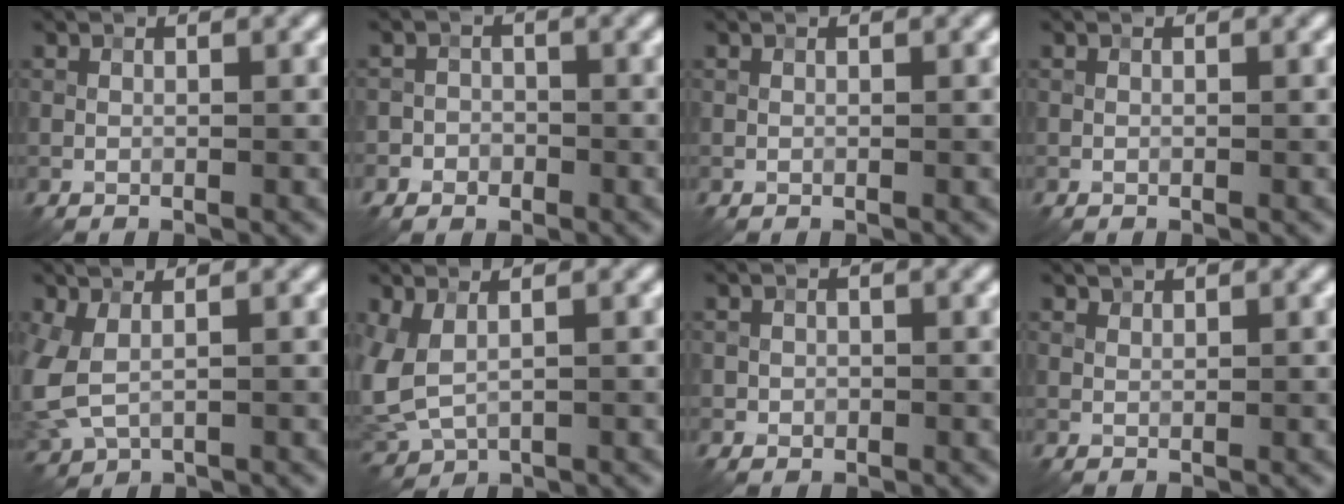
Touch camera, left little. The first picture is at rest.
{"total": 2.2, "force": [-1.2, 1.9, 0.2], "torque": [0.026, 0.006, -0.031]}
{"total": 0.0}
{"total": 0.0}
{"total": 4.3, "force": [0.4, 2.4, 3.5], "torque": [-0.104, -0.004, 0.010]}
{"total": 3.7, "force": [0.8, 1.9, 3.0], "torque": [-0.088, -0.005, 0.020]}
{"total": 0.9, "force": [-0.2, 0.9, 0.1], "torque": [0.005, -0.004, -0.005]}
{"total": 0.8, "force": [0.8, 0.0, 0.1], "torque": [-0.006, 0.001, 0.016]}